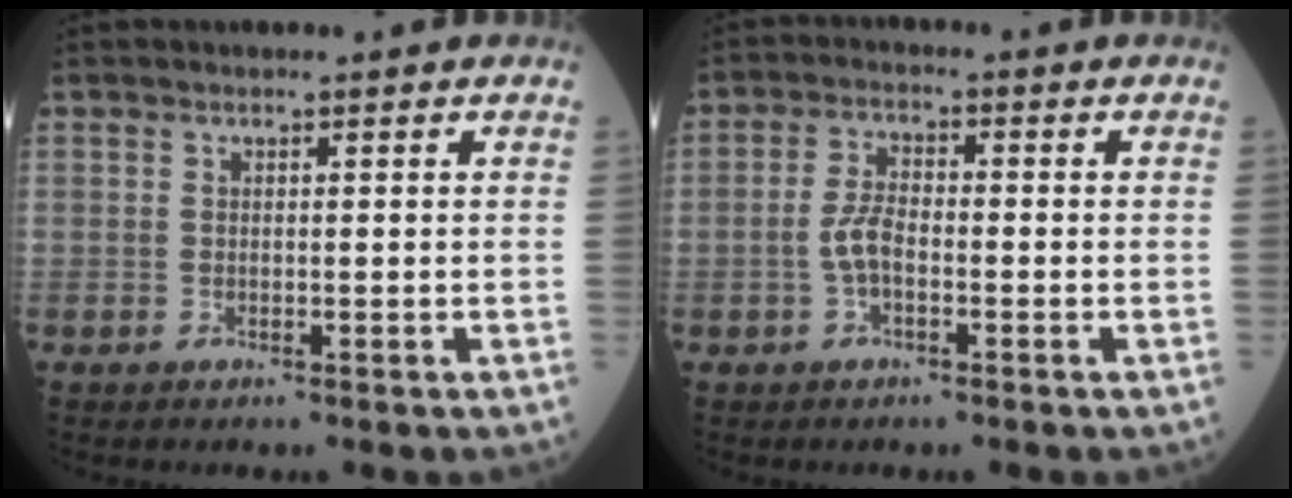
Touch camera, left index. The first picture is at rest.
{"total": 4.0, "force": [-1.3, 1.7, 3.4], "torque": [-0.075, 0.008, -0.028]}